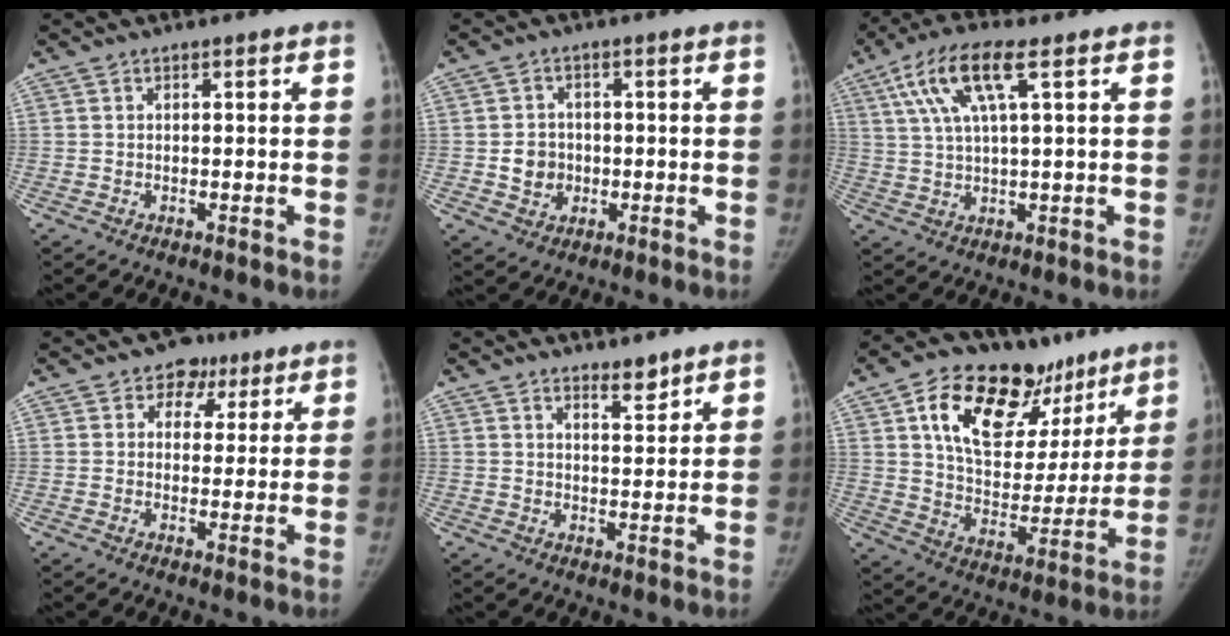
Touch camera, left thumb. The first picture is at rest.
{"total": 5.1, "force": [-0.7, 4.6, 2.1], "torque": [-0.015, 0.006, -0.008]}
{"total": 10.5, "force": [4.3, 2.4, 9.3], "torque": [-0.205, 0.011, 0.082]}
{"total": 5.7, "force": [3.0, 4.6, 1.3], "torque": [0.019, -0.004, 0.038]}
{"total": 3.2, "force": [2.8, 0.9, 1.3], "torque": [-0.009, -0.026, 0.045]}
{"total": 25.5, "force": [13.5, 14.6, 16.0], "torque": [-0.205, -0.021, 0.223]}